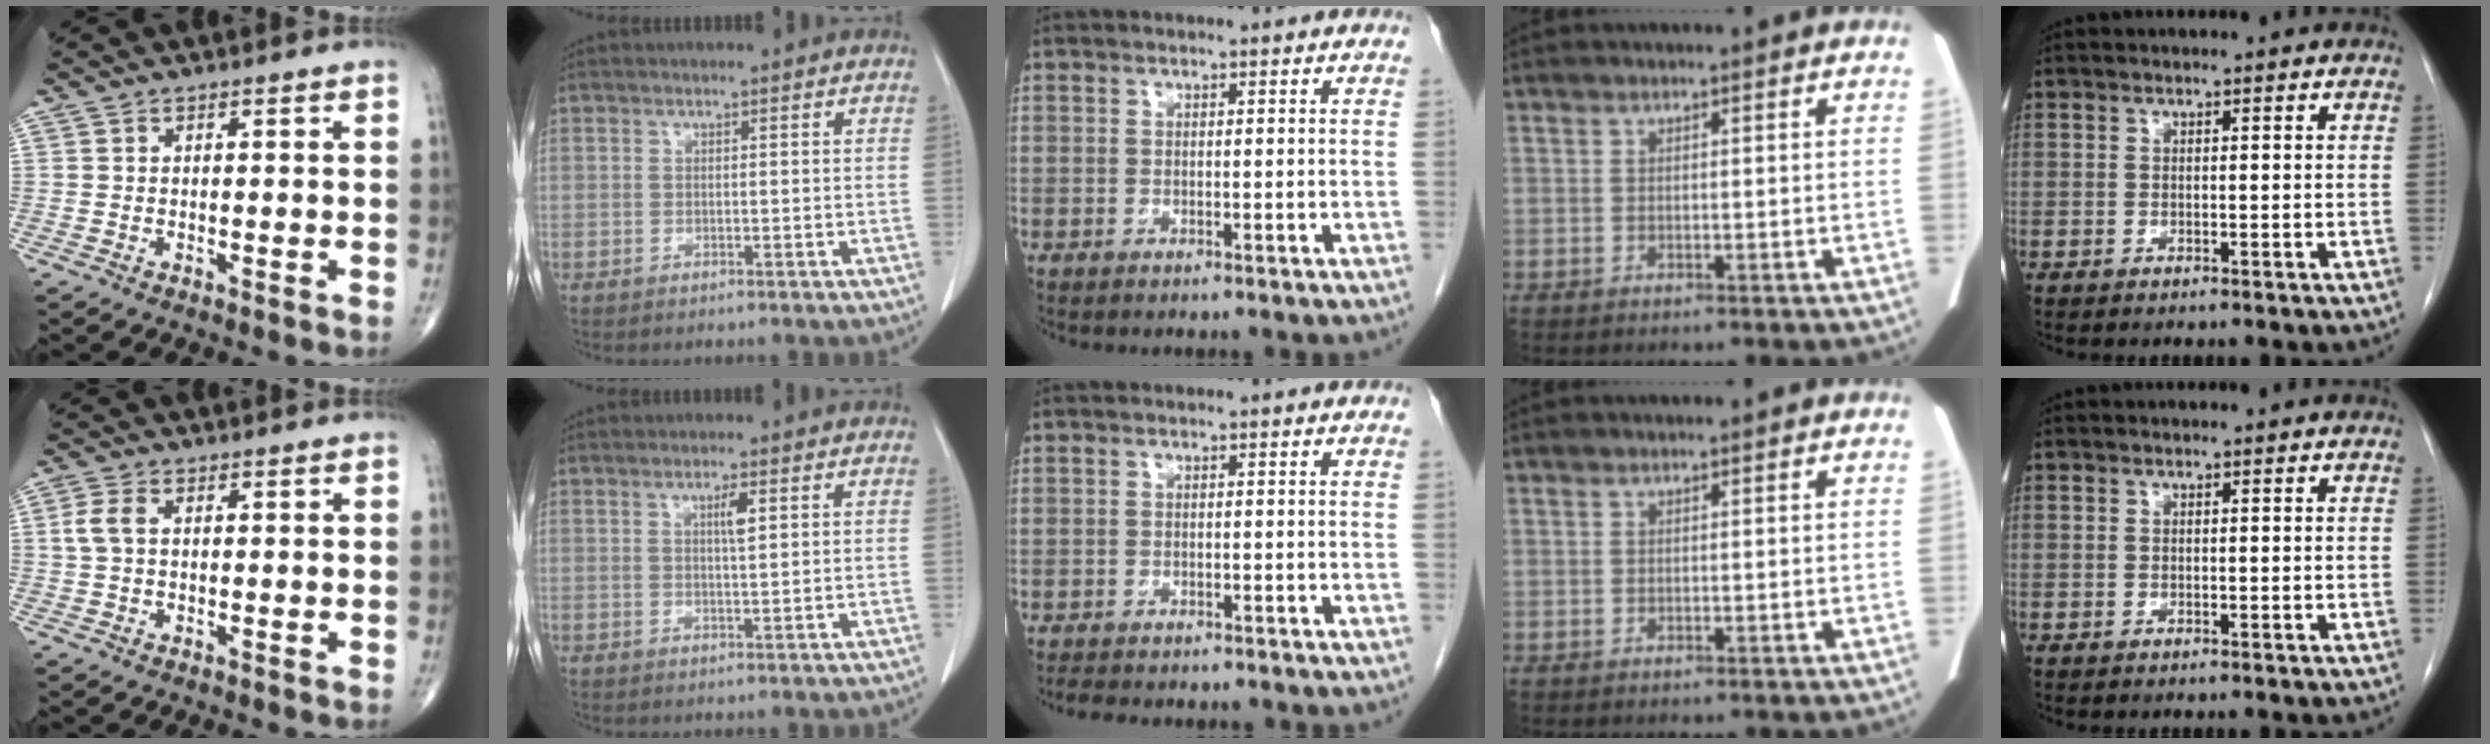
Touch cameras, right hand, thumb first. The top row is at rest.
{"thumb": {"total": 3.5, "force": [0.5, 2.1, 2.8], "torque": [-0.069, 0.009, 0.007]}, "index": {"total": 2.3, "force": [0.8, 0.1, 2.1], "torque": [-0.038, -0.002, 0.014]}, "middle": {"total": 4.6, "force": [-4.0, 1.2, 1.9], "torque": [-0.038, -0.012, -0.055]}}